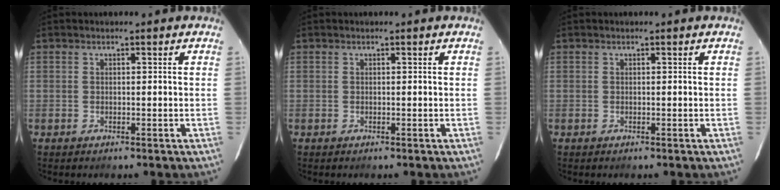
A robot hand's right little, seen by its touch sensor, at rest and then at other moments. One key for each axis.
{"total": 0.0}
{"total": 0.0}